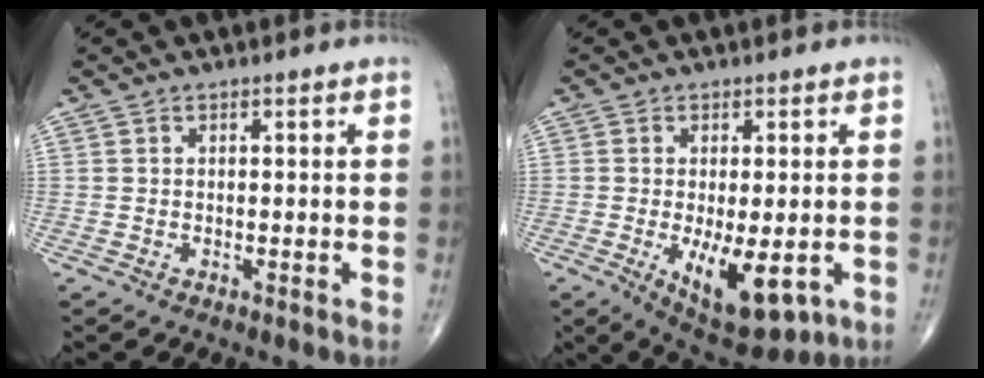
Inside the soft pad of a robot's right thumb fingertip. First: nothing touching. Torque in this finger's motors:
{"motor_torque": [1.22, 1.09, 0.18, -0.27, 0.31]}